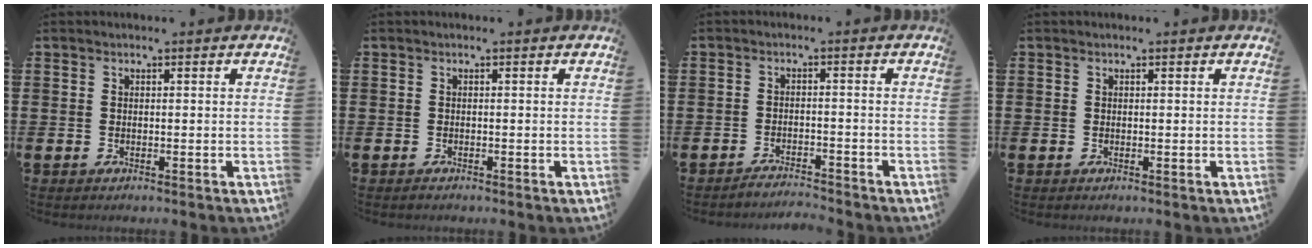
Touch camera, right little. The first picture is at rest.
{"total": 0.0}
{"total": 2.2, "force": [-2.2, -0.2, 0.0], "torque": [-0.004, 0.005, -0.048]}
{"total": 0.0}